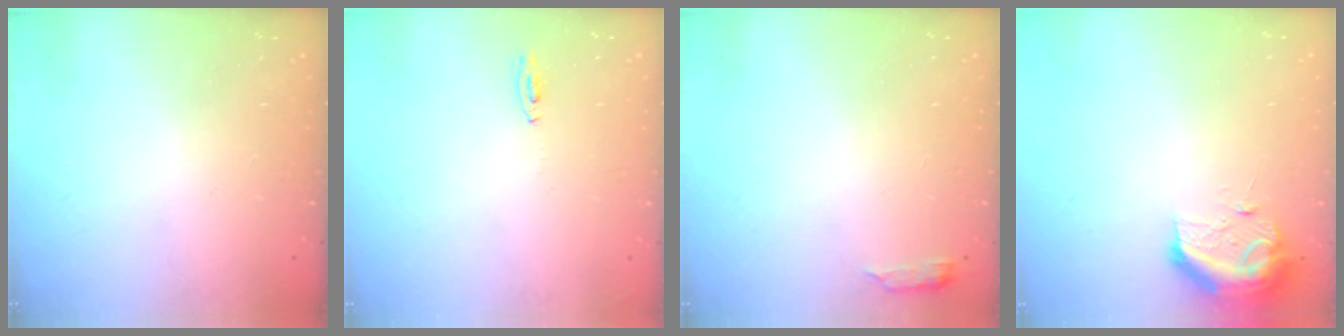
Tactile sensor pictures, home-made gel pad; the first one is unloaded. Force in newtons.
{"total": 15.9, "press": 4.3, "slide": 15.3}
{"total": 2.6, "press": 2.6, "slide": 0.5}
{"total": 10.2, "press": 10.2, "slide": 0.3}